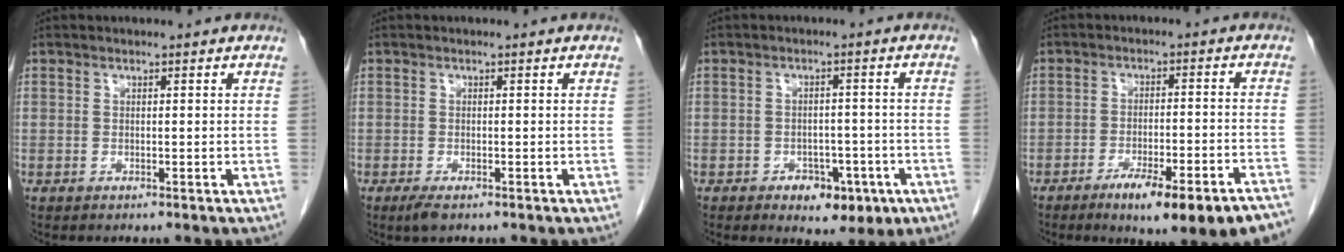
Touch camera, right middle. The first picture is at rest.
{"total": 1.9, "force": [-1.2, 0.6, 1.4], "torque": [-0.030, -0.005, -0.018]}
{"total": 6.1, "force": [-3.1, 3.6, 3.9], "torque": [-0.044, 0.006, -0.035]}
{"total": 13.9, "force": [-10.1, 1.8, 9.5], "torque": [-0.092, 0.000, -0.143]}